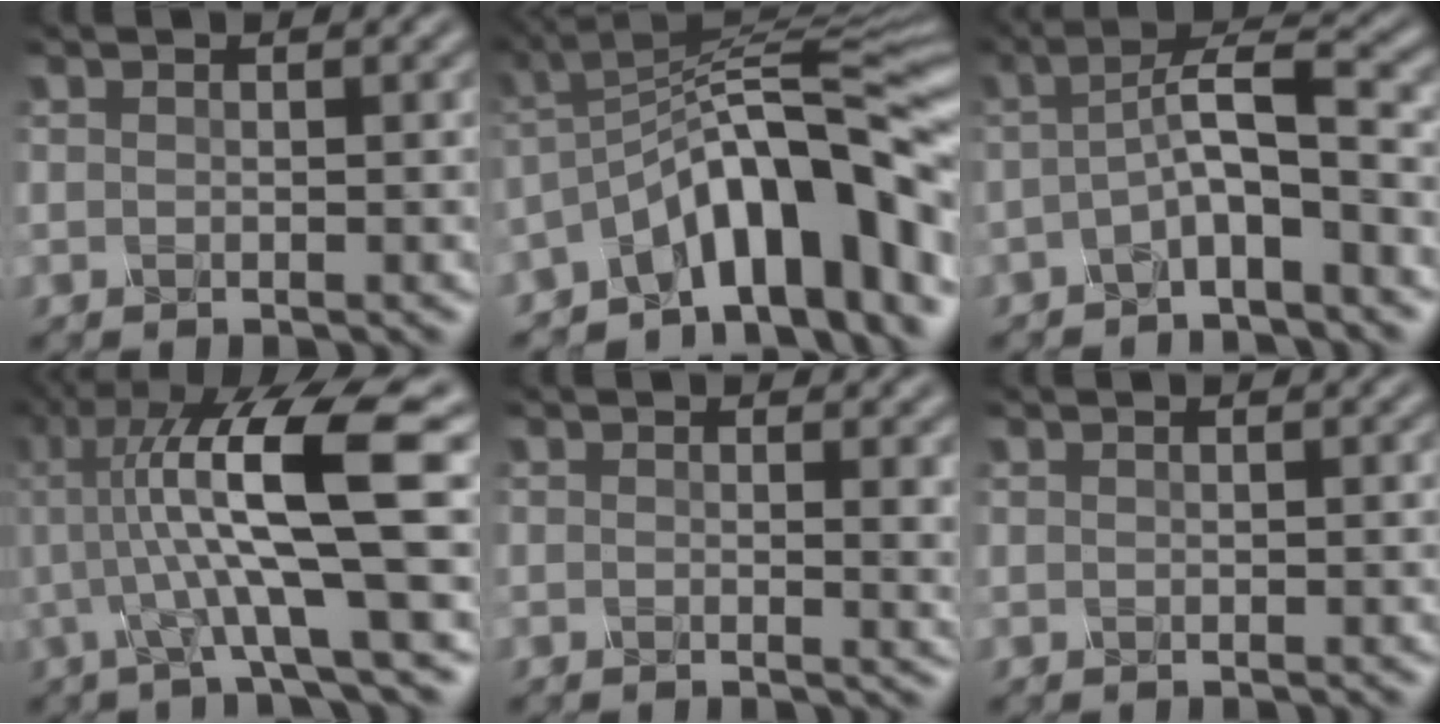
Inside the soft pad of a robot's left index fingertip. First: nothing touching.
{"total": 11.8, "force": [-6.0, 3.5, 9.6], "torque": [-0.130, 0.023, -0.092]}
{"total": 3.8, "force": [-1.4, 0.5, 3.5], "torque": [-0.066, 0.020, -0.026]}
{"total": 11.3, "force": [0.9, 1.4, 11.2], "torque": [-0.178, 0.017, 0.028]}
{"total": 2.9, "force": [0.9, 1.1, 2.5], "torque": [-0.018, 0.009, 0.012]}
{"total": 0.5, "force": [0.4, 0.2, 0.2], "torque": [0.007, -0.002, -0.001]}